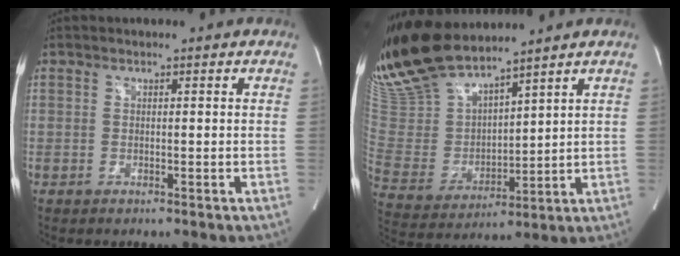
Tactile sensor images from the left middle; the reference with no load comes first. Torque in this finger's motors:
{"motor_torque": [0.37, -0.35, 1.05, 0.21]}